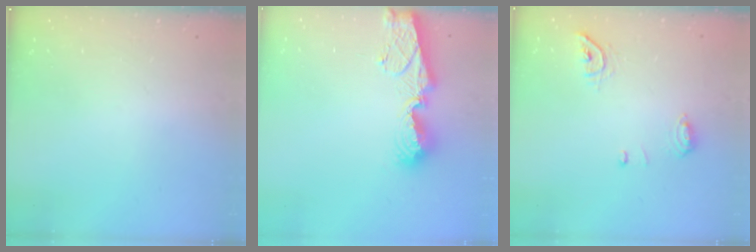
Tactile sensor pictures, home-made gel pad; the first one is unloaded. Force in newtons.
{"total": 9.2, "press": 9.2, "slide": 1.1}
{"total": 7.9, "press": 7.8, "slide": 1.3}